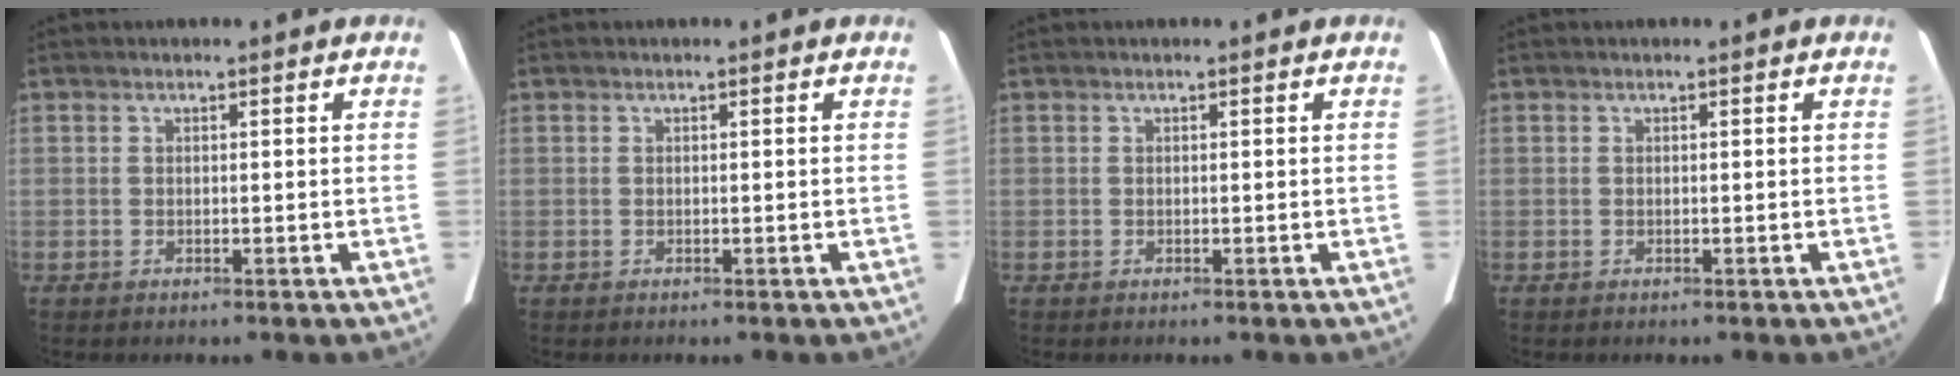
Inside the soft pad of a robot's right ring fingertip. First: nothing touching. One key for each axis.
{"total": 0.0}
{"total": 0.0}
{"total": 0.0}